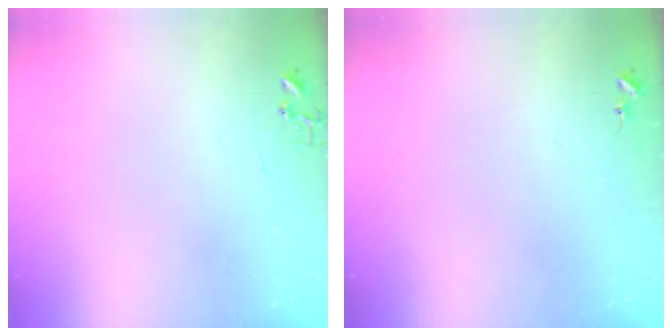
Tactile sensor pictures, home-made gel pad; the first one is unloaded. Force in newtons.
{"total": 6.8, "press": 6.7, "slide": 0.5}